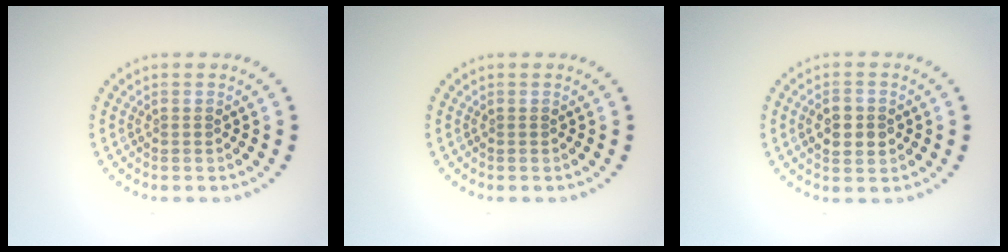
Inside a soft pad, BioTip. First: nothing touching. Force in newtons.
{"total": 0.0}
{"total": 2.7, "press": 2.7, "slide": 0.1}